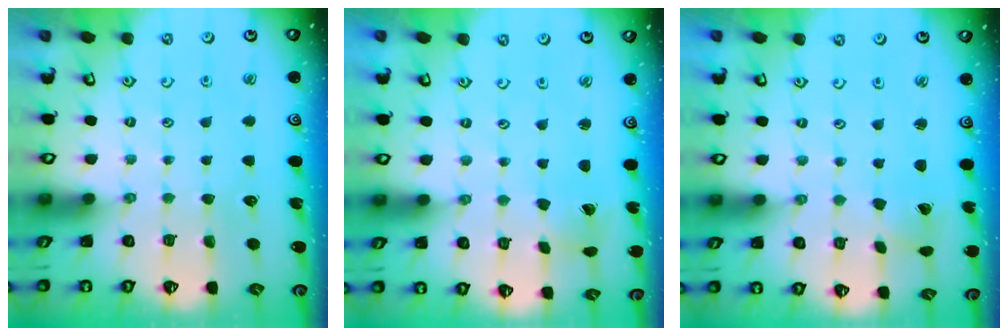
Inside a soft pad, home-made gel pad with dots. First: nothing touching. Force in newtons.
{"total": 1.1, "press": 1.1, "slide": 0.1}
{"total": 2.1, "press": 2.1, "slide": 0.3}